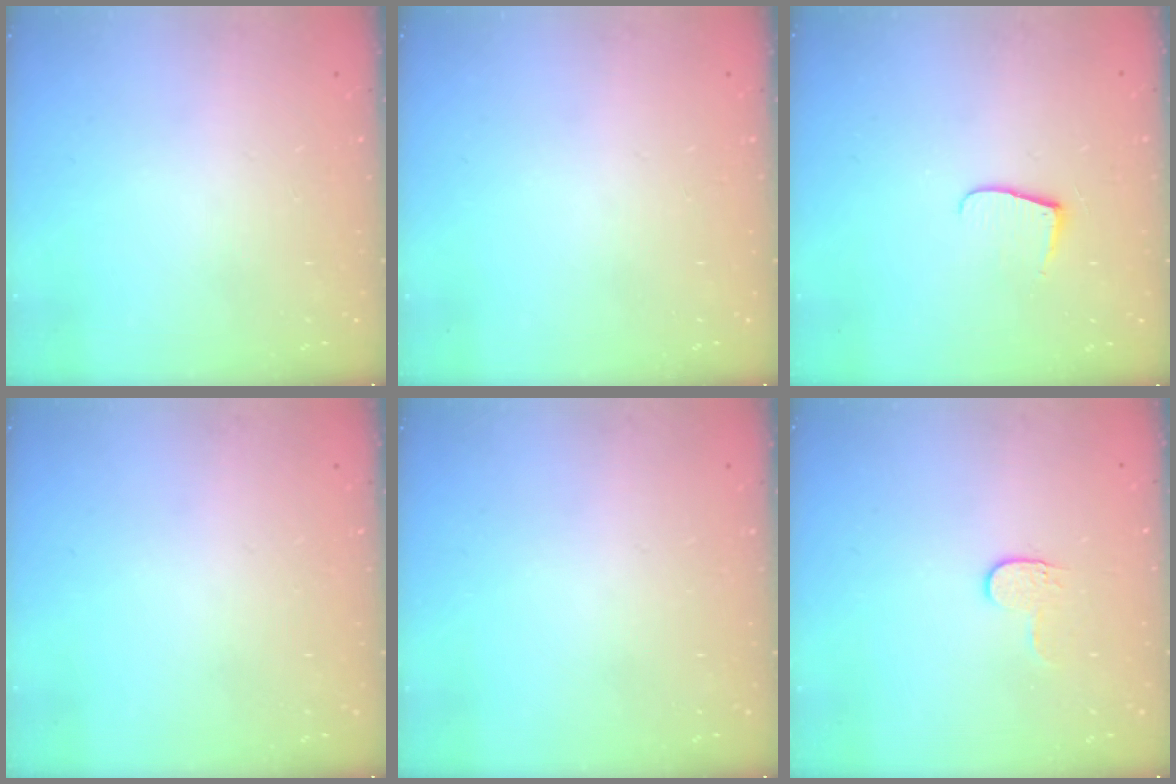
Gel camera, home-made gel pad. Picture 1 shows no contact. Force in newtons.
{"total": 0.0}
{"total": 6.9, "press": 6.9, "slide": 0.7}
{"total": 0.0}
{"total": 0.0}
{"total": 4.0, "press": 4.0, "slide": 0.5}